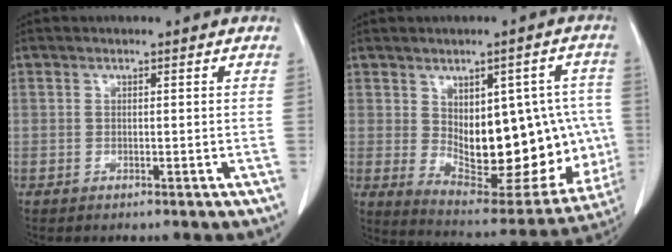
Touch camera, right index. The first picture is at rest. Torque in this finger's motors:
{"motor_torque": [0.50, 0.07, 0.39, 0.07]}